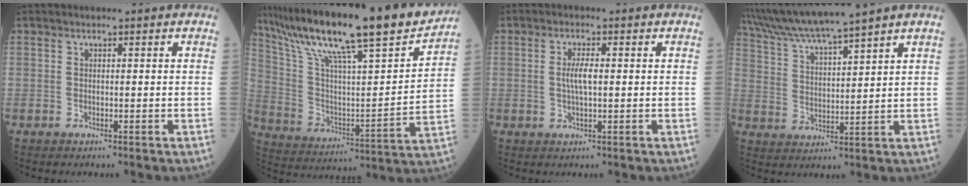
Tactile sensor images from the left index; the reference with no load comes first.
{"total": 26.0, "force": [21.4, 1.2, 14.6], "torque": [-0.260, -0.024, 0.337]}
{"total": 3.2, "force": [0.1, 0.7, 3.1], "torque": [-0.064, -0.001, 0.002]}
{"total": 11.1, "force": [9.8, -1.8, 5.0], "torque": [-0.094, 0.011, 0.181]}